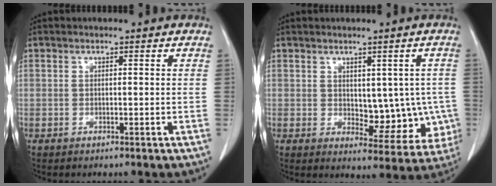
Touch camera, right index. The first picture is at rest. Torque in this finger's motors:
{"motor_torque": [0.10, 0.19, 0.09, 0.00]}